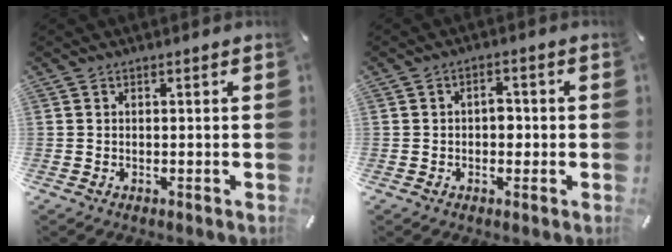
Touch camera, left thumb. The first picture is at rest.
{"total": 3.3, "force": [-0.2, 2.3, 2.3], "torque": [-0.029, 0.002, -0.009]}